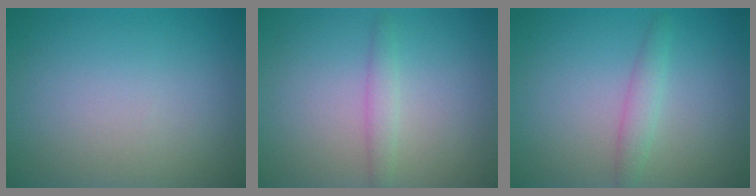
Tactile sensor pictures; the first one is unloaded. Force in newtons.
{"total": 1.5, "press": 1.5, "slide": 0.1}
{"total": 1.7, "press": 1.7, "slide": 0.0}